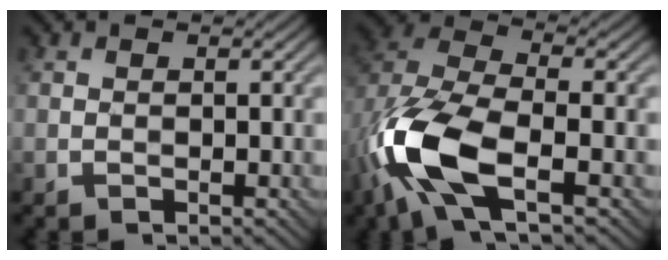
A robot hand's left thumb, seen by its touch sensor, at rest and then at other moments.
{"total": 11.8, "force": [-4.3, 5.4, 9.6], "torque": [-0.231, -0.011, -0.095]}